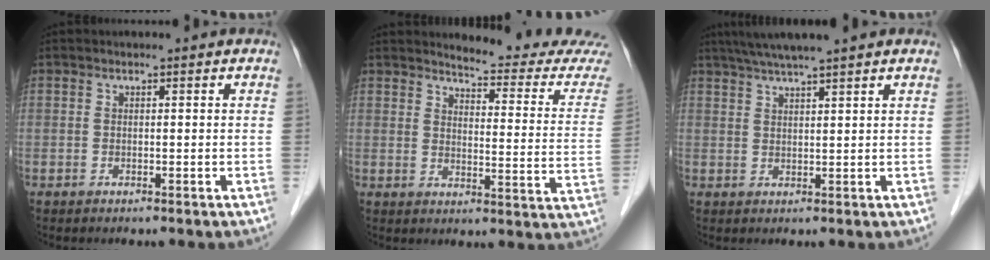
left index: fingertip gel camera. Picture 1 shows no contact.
{"total": 15.7, "force": [15.4, -0.1, 3.1], "torque": [-0.033, -0.109, 0.162]}
{"total": 7.2, "force": [6.0, -0.7, 4.0], "torque": [-0.069, 0.029, 0.095]}